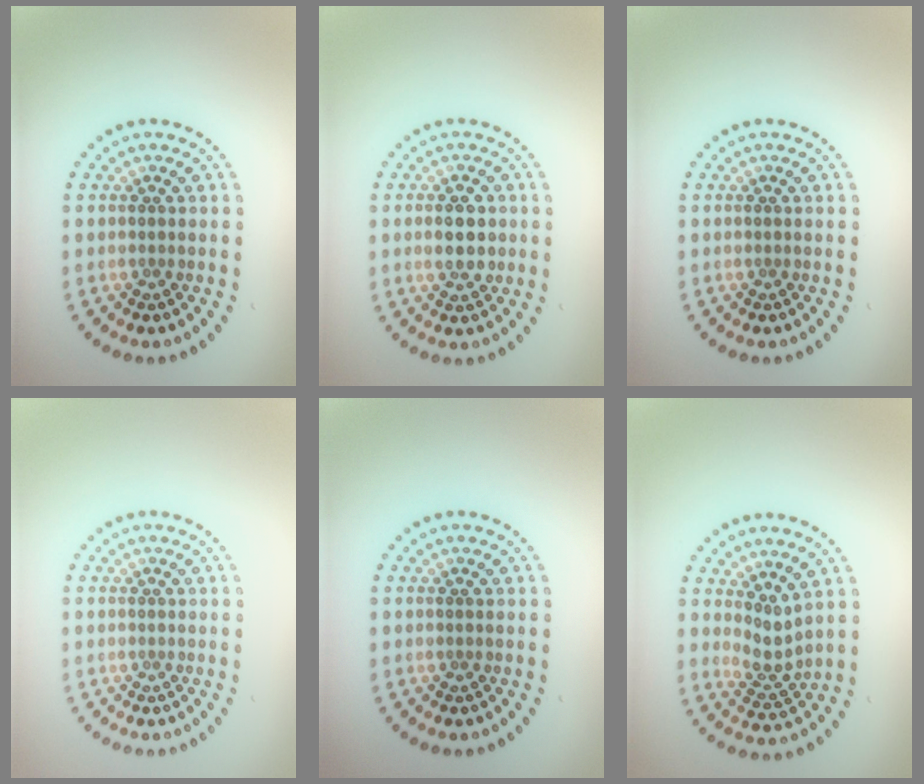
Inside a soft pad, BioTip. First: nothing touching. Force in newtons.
{"total": 2.9, "press": 2.9, "slide": 0.2}
{"total": 0.0}
{"total": 0.0}
{"total": 0.0}
{"total": 2.2, "press": 1.5, "slide": 1.6}